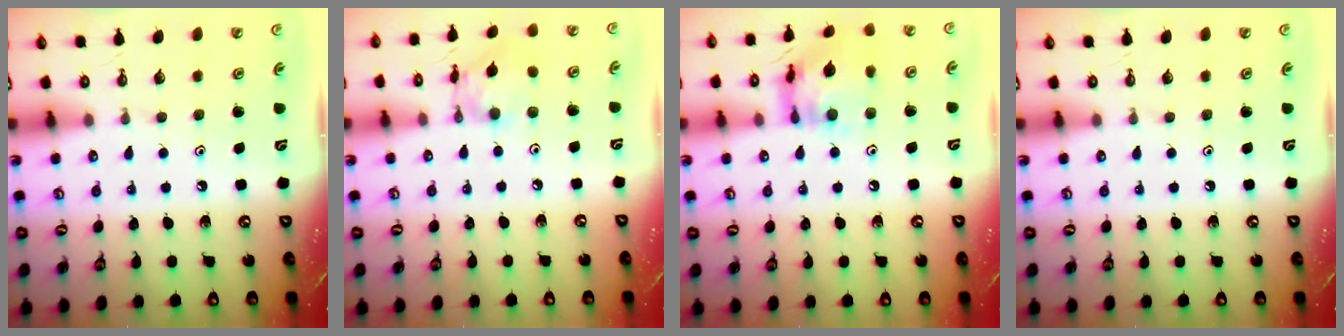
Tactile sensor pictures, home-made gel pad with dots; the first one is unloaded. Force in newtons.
{"total": 10.5, "press": 10.5, "slide": 0.9}
{"total": 14.1, "press": 14.1, "slide": 1.3}
{"total": 0.0}